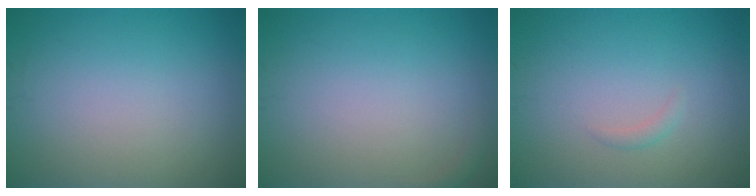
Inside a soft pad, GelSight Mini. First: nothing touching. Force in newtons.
{"total": 0.6, "press": 0.6, "slide": 0.1}
{"total": 0.7, "press": 0.7, "slide": 0.0}